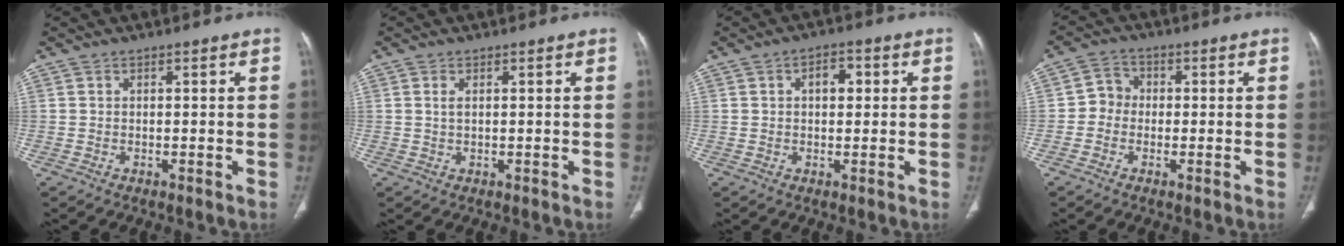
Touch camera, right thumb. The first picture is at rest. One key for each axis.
{"total": 1.3, "fx": 0.5, "fy": 0.6, "fz": 1.0, "tx": -0.022, "ty": 0.002, "tz": 0.014}
{"total": 4.2, "fx": 1.0, "fy": 2.6, "fz": 3.1, "tx": -0.032, "ty": 0.009, "tz": 0.015}
{"total": 3.9, "fx": -0.7, "fy": 3.6, "fz": 1.5, "tx": -0.006, "ty": 0.011, "tz": -0.025}